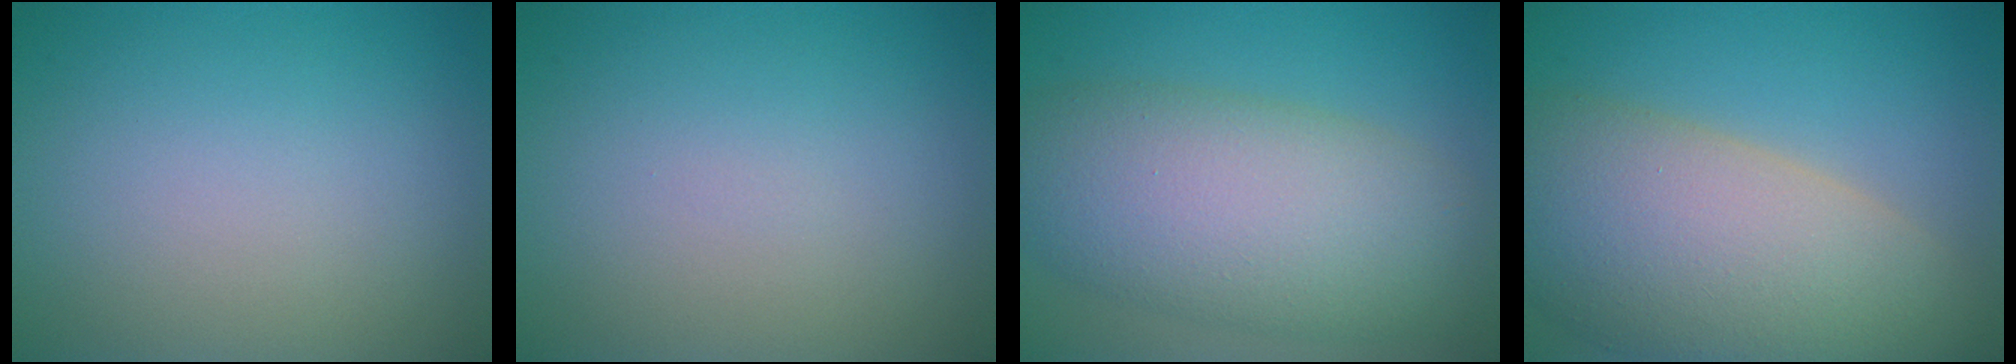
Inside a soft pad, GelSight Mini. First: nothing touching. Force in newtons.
{"total": 0.0}
{"total": 9.9, "press": 9.9, "slide": 0.4}
{"total": 12.6, "press": 12.5, "slide": 1.4}